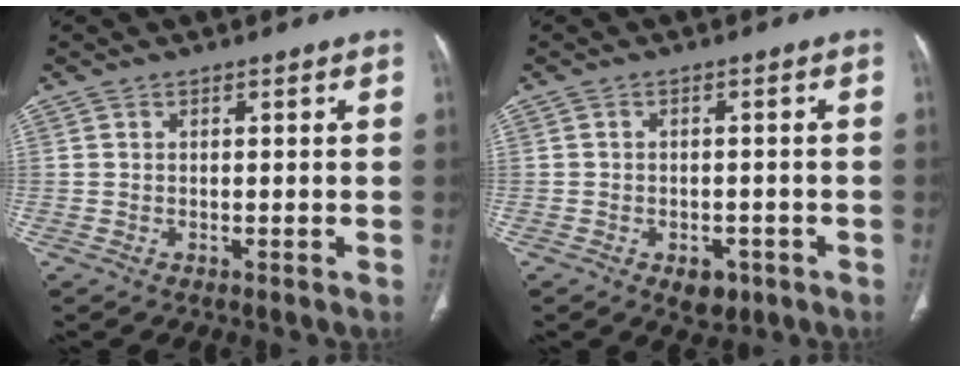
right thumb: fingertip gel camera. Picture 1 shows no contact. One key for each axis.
{"total": 4.1, "fx": -2.1, "fy": 2.7, "fz": 2.3, "tx": -0.015, "ty": 0.007, "tz": -0.019}